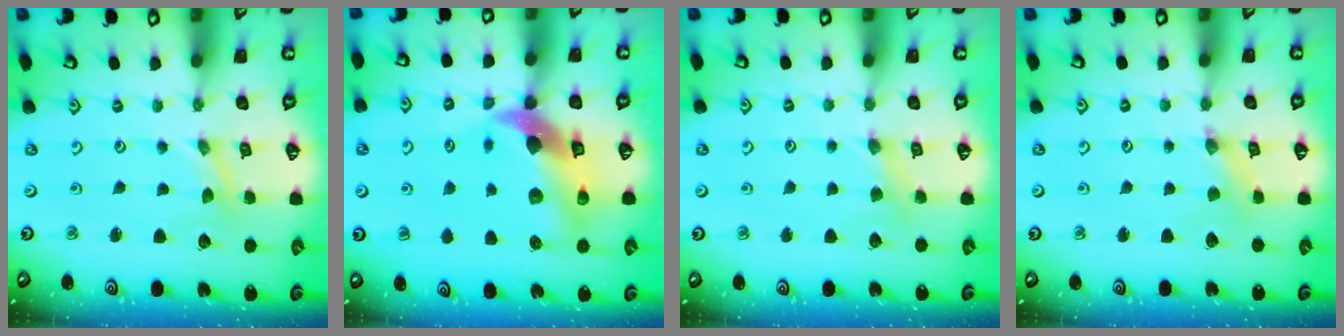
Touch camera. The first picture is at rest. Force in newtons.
{"total": 13.2, "press": 13.1, "slide": 1.8}
{"total": 2.7, "press": 2.7, "slide": 0.4}
{"total": 1.1, "press": 1.1, "slide": 0.2}